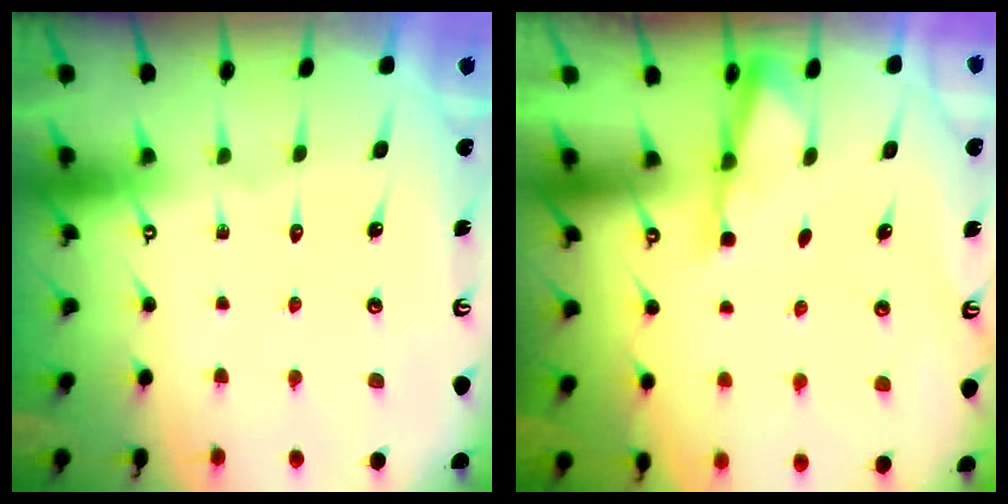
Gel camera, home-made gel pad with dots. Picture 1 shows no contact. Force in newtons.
{"total": 2.1, "press": 2.1, "slide": 0.3}